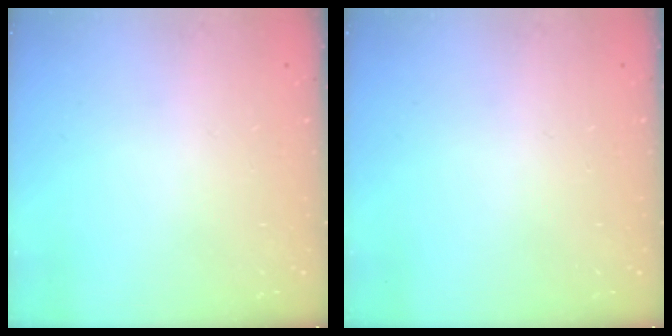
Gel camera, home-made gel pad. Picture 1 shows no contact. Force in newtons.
{"total": 0.0}